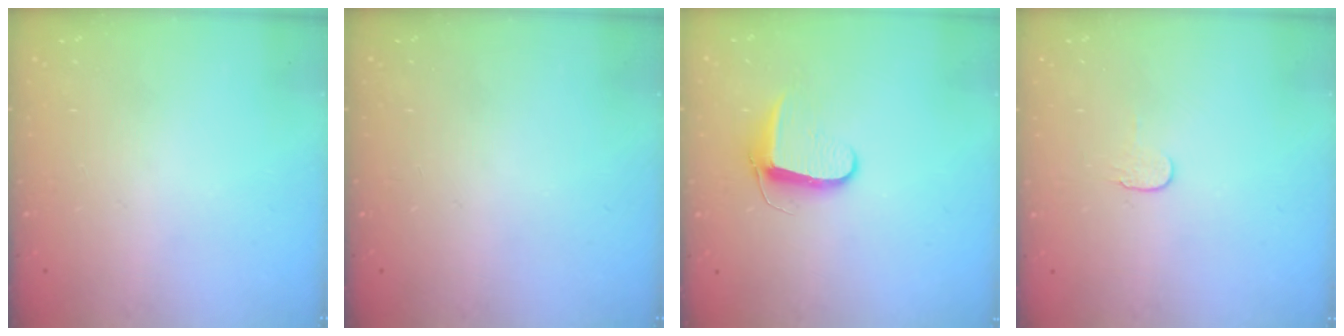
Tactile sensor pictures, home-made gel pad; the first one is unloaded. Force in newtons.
{"total": 0.0}
{"total": 8.1, "press": 8.1, "slide": 0.9}
{"total": 4.0, "press": 3.9, "slide": 0.5}